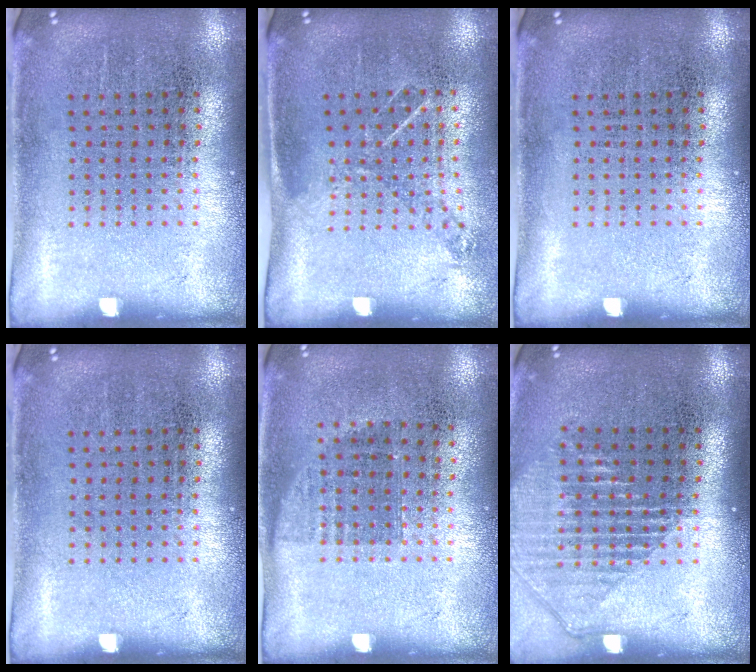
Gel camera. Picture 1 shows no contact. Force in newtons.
{"total": 0.9, "press": 0.8, "slide": 0.5}
{"total": 0.0}
{"total": 0.0}
{"total": 0.8, "press": 0.7, "slide": 0.4}
{"total": 1.3, "press": 1.2, "slide": 0.6}